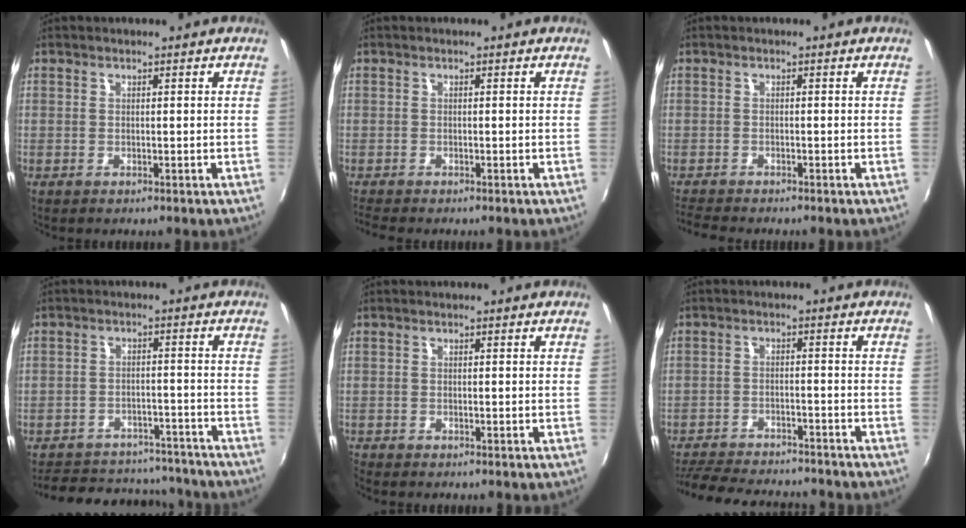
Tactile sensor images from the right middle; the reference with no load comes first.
{"total": 2.1, "force": [-1.9, 0.3, 0.8], "torque": [-0.020, -0.014, -0.035]}
{"total": 3.9, "force": [-3.7, 0.3, 1.2], "torque": [-0.038, -0.020, -0.071]}
{"total": 18.5, "force": [-15.8, 7.7, 5.9], "torque": [-0.133, 0.040, -0.192]}
{"total": 0.8, "force": [-0.8, 0.2, 0.1], "torque": [-0.003, -0.005, -0.019]}
{"total": 16.5, "force": [-14.7, 3.9, 6.5], "torque": [-0.144, -0.015, -0.217]}